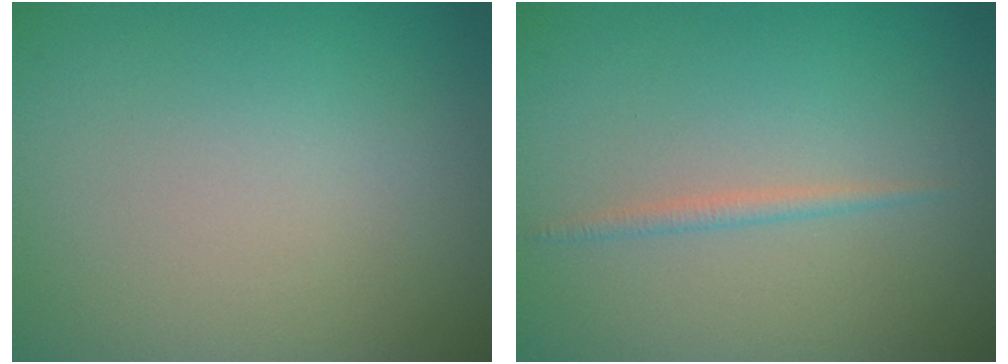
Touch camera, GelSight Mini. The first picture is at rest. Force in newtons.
{"total": 0.9, "press": 0.9, "slide": 0.0}